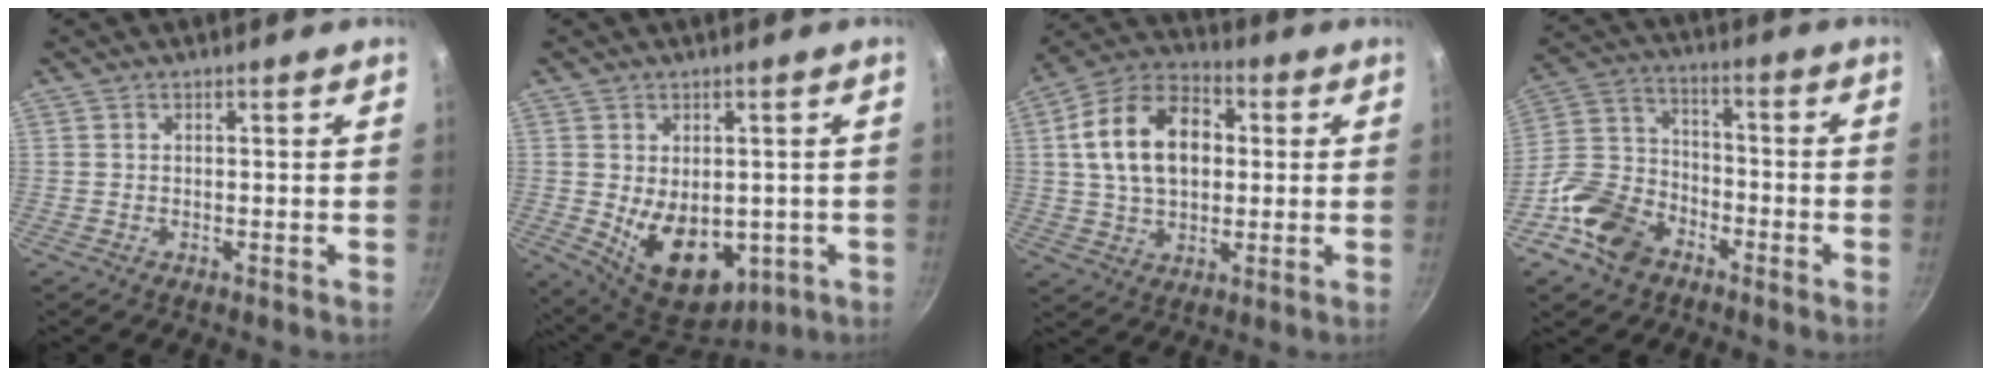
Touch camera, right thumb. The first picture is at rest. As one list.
[{"total": 14.0, "force": [-2.3, 9.2, 10.3], "torque": [-0.122, -0.019, -0.004]}, {"total": 16.8, "force": [2.5, 11.3, 12.1], "torque": [-0.182, 0.021, 0.029]}, {"total": 13.8, "force": [-7.5, 9.4, 6.7], "torque": [-0.109, 0.052, -0.157]}]